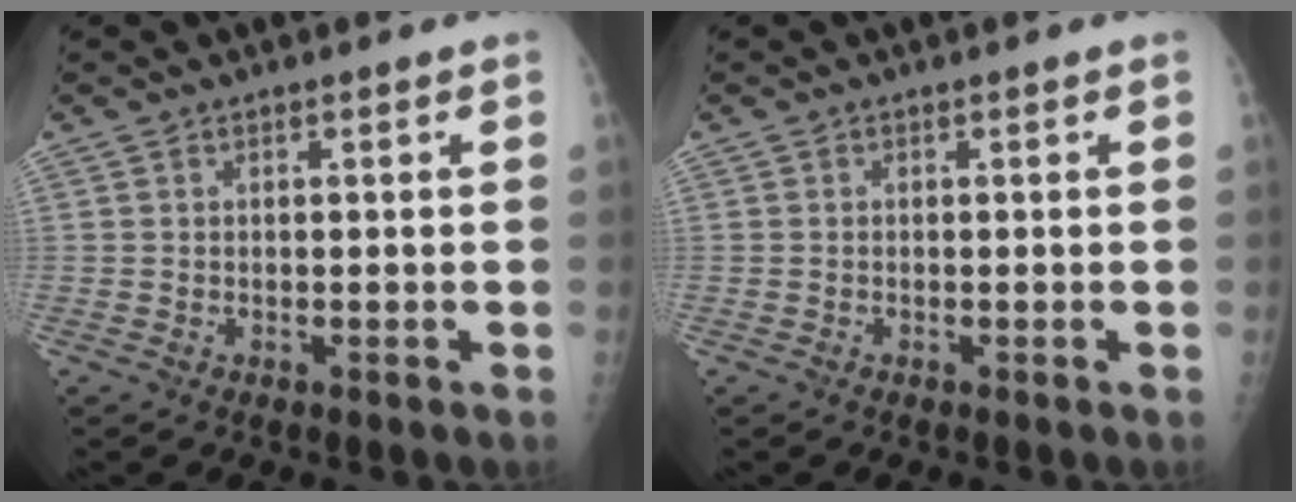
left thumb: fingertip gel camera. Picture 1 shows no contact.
{"total": 0.0}